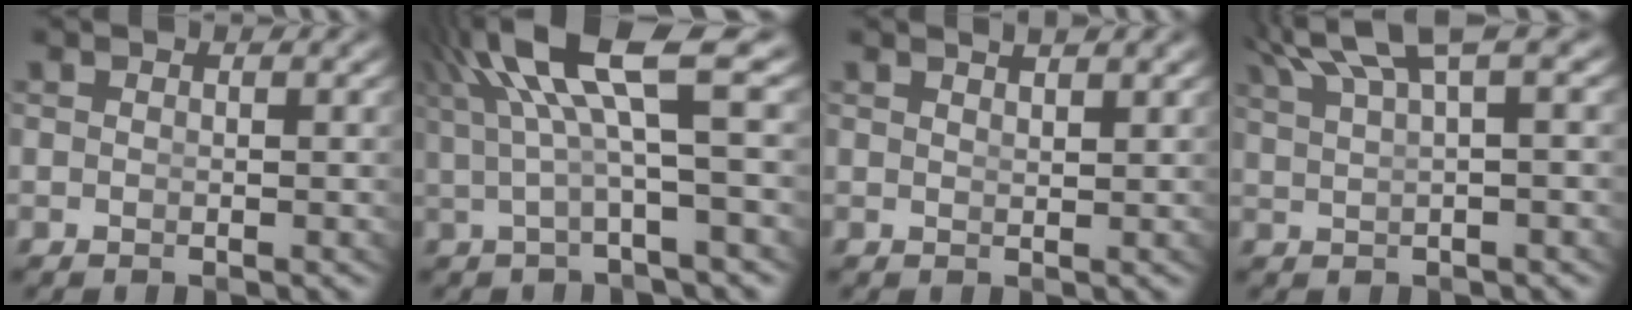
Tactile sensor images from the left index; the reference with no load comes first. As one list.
[{"total": 7.2, "force": [3.2, 1.4, 6.3], "torque": [-0.111, 0.014, 0.049]}, {"total": 1.5, "force": [1.3, -0.5, 0.6], "torque": [-0.004, -0.008, 0.030]}, {"total": 4.7, "force": [3.2, 0.6, 3.4], "torque": [-0.050, 0.015, 0.055]}]